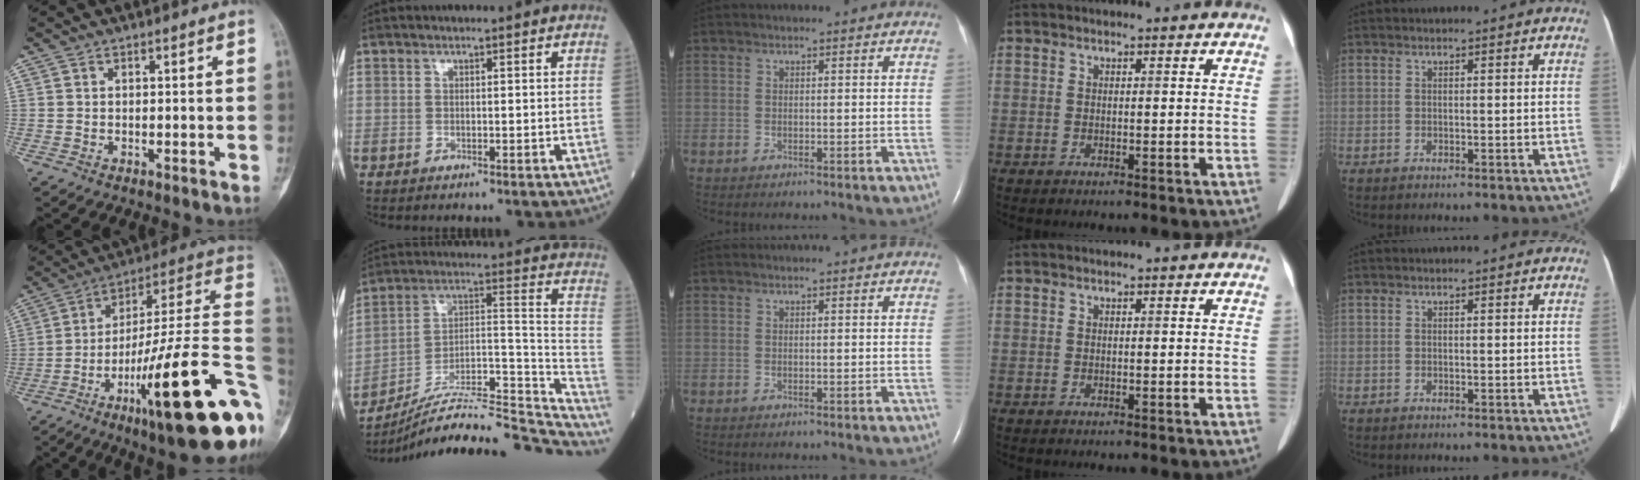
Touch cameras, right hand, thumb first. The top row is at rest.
{"thumb": {"total": 30.0, "force": [-10.1, 5.6, 27.7], "torque": [-0.347, 0.052, -0.155]}, "index": {"total": 28.7, "force": [-26.6, 3.3, 10.4], "torque": [-0.110, 0.025, -0.390]}}